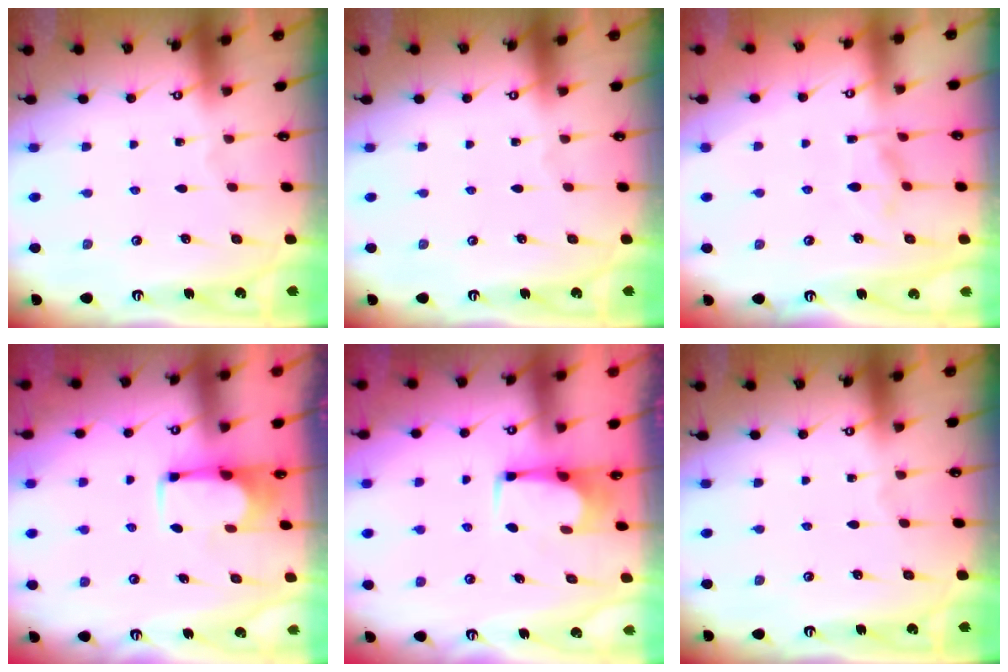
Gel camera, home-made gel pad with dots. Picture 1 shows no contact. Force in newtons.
{"total": 0.0}
{"total": 3.8, "press": 3.6, "slide": 1.1}
{"total": 1.8, "press": 1.7, "slide": 0.6}
{"total": 2.4, "press": 2.4, "slide": 0.4}
{"total": 0.0}